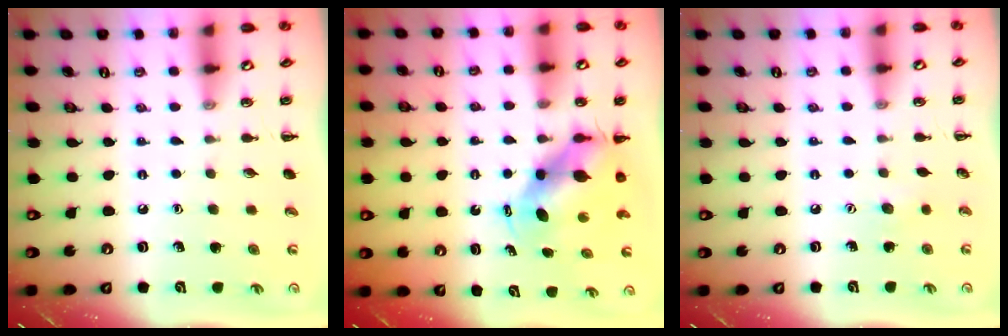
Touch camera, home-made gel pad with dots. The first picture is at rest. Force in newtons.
{"total": 5.6, "press": 5.4, "slide": 1.6}
{"total": 3.5, "press": 3.4, "slide": 0.9}